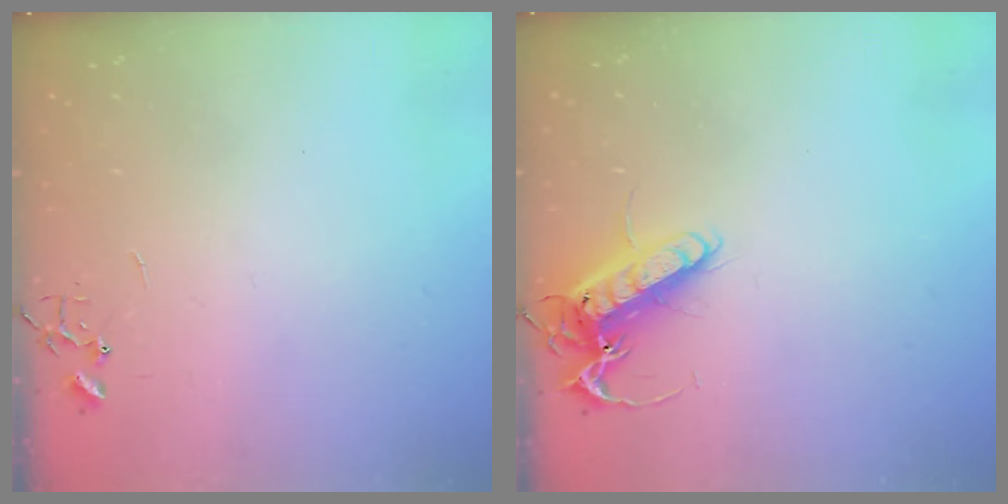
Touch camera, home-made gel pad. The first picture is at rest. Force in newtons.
{"total": 14.4, "press": 14.2, "slide": 2.2}